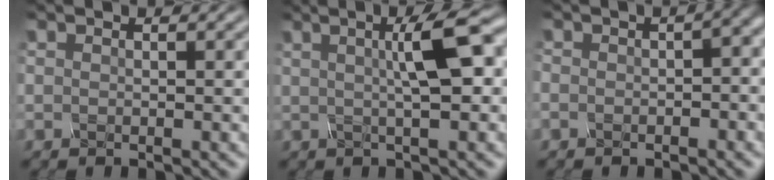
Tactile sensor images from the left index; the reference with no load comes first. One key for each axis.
{"total": 5.6, "fx": 1.2, "fy": 1.0, "fz": 5.4, "tx": -0.074, "ty": 0.013, "tz": 0.013}
{"total": 3.5, "fx": -0.6, "fy": 2.0, "fz": 2.8, "tx": -0.028, "ty": 0.003, "tz": -0.008}